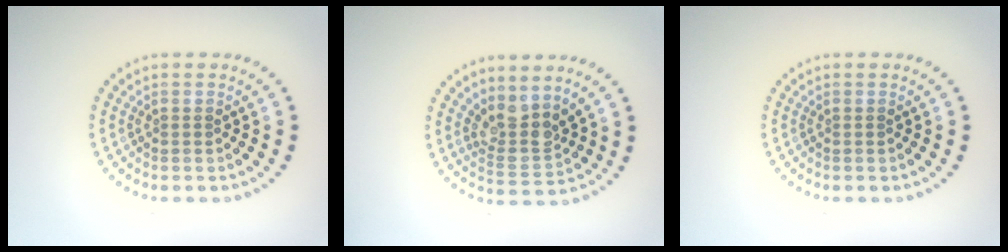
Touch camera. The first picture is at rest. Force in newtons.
{"total": 3.2, "press": 2.4, "slide": 2.1}
{"total": 0.0}